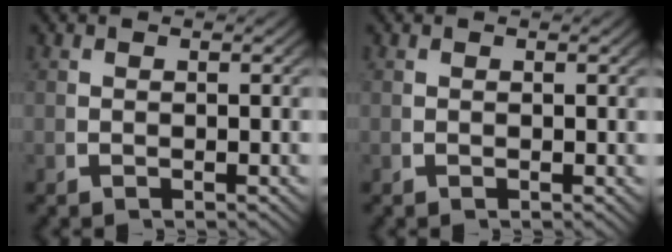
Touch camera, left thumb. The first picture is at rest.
{"total": 0.0}